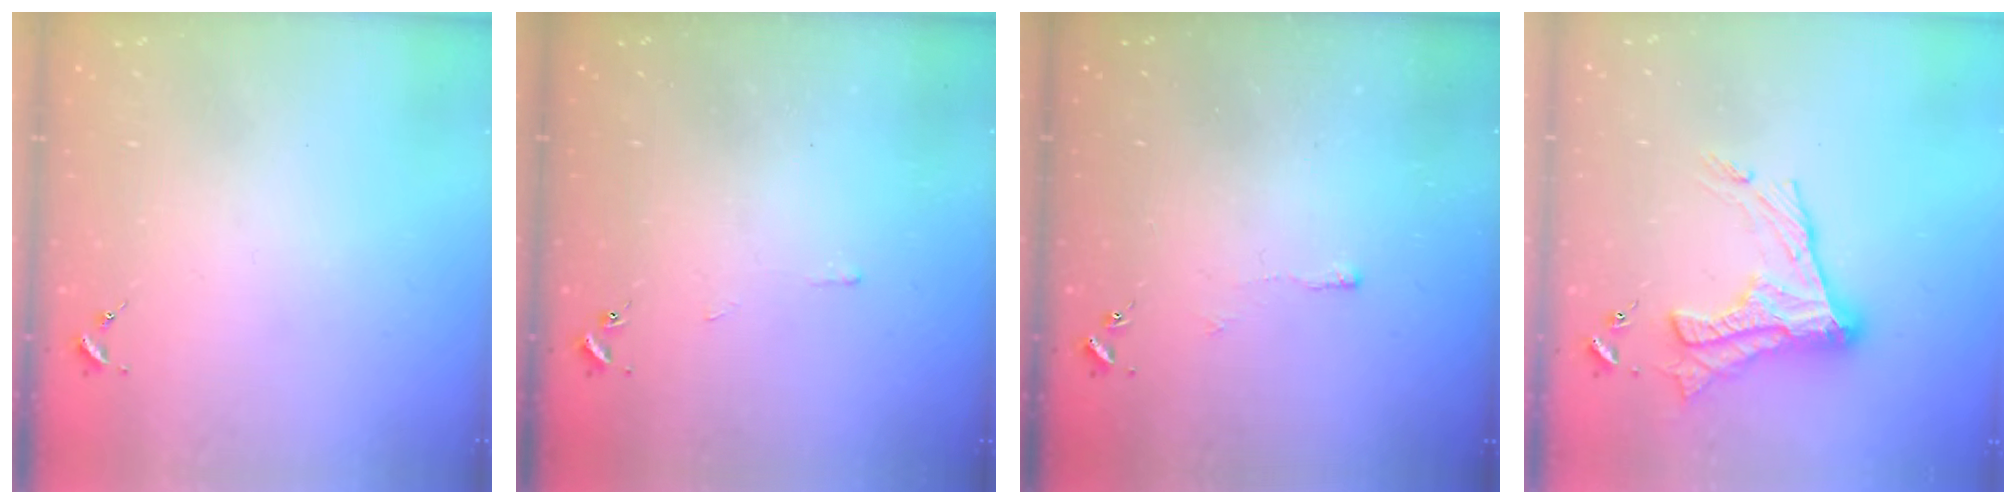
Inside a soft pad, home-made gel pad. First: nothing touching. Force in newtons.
{"total": 2.5, "press": 2.5, "slide": 0.5}
{"total": 2.8, "press": 2.8, "slide": 0.6}
{"total": 17.8, "press": 17.8, "slide": 1.0}